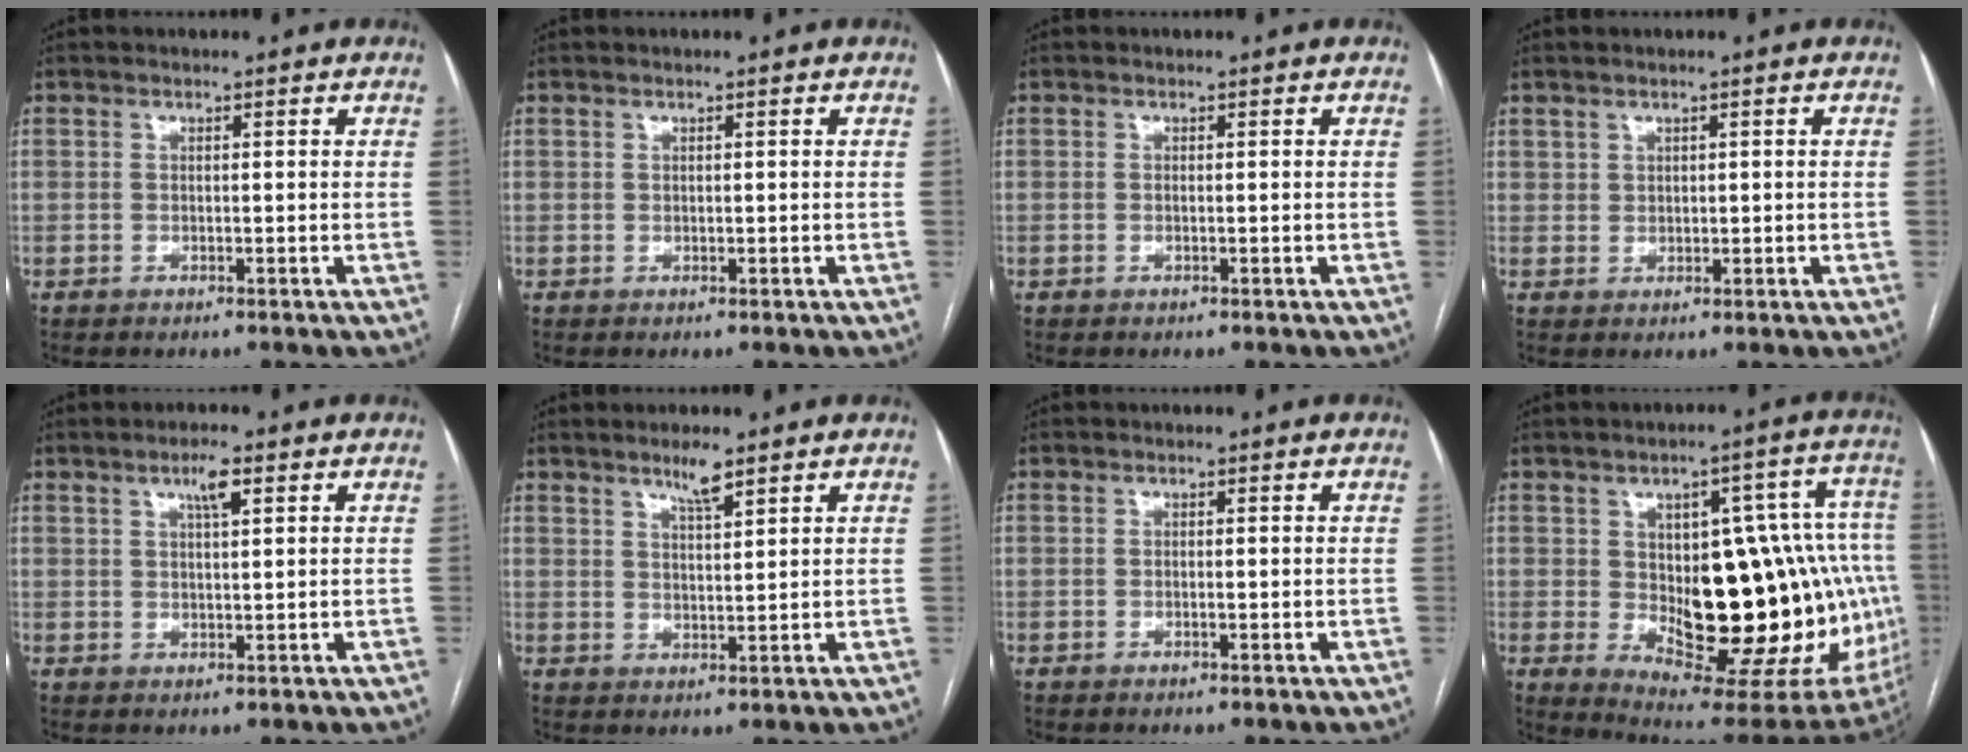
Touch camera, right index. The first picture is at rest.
{"total": 0.0}
{"total": 0.0}
{"total": 1.2, "force": [0.7, 0.9, 0.2], "torque": [0.003, 0.001, 0.014]}
{"total": 3.2, "force": [1.8, 0.5, 2.5], "torque": [-0.044, 0.001, 0.030]}
{"total": 3.7, "force": [2.9, 0.4, 2.2], "torque": [-0.041, -0.004, 0.051]}
{"total": 0.6, "force": [-0.1, 0.1, 0.6], "torque": [-0.012, -0.001, -0.002]}
{"total": 29.0, "force": [-1.9, 11.2, 26.7], "torque": [-0.296, 0.028, 0.002]}